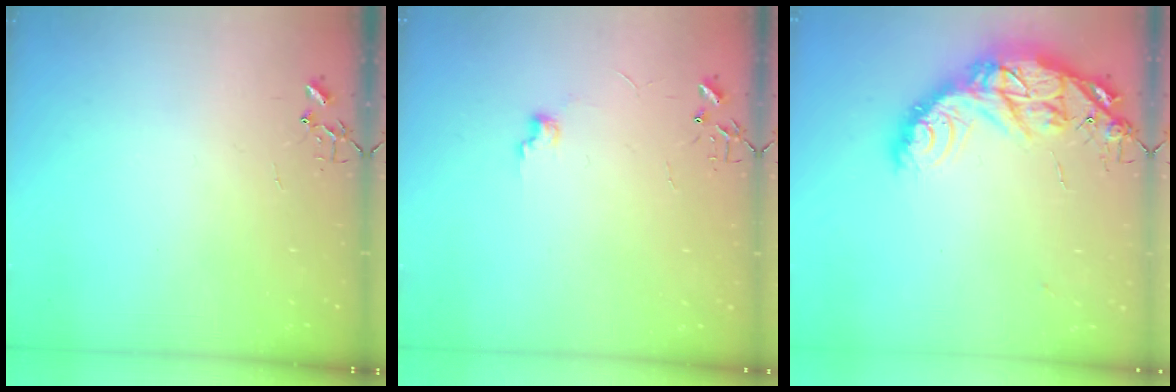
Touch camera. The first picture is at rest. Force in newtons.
{"total": 5.9, "press": 5.9, "slide": 0.7}
{"total": 17.5, "press": 17.4, "slide": 1.4}